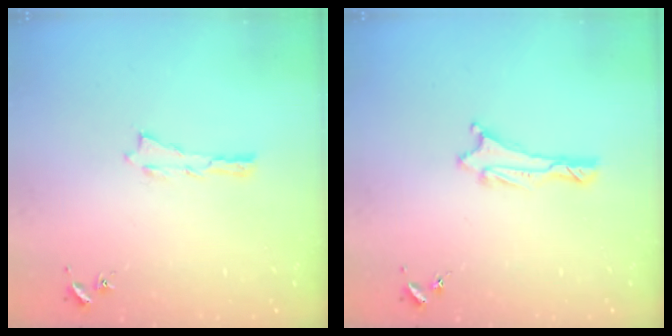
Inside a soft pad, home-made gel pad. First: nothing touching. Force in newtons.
{"total": 1.0, "press": 1.0, "slide": 0.2}